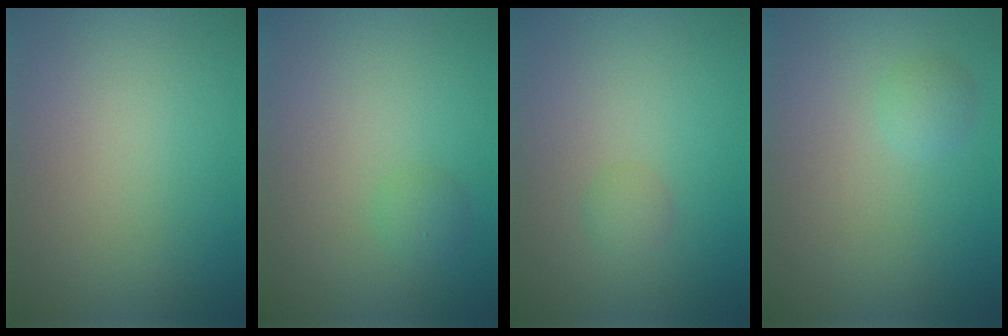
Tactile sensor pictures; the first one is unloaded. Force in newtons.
{"total": 1.1, "press": 1.1, "slide": 0.1}
{"total": 1.0, "press": 1.0, "slide": 0.1}
{"total": 1.2, "press": 1.2, "slide": 0.0}